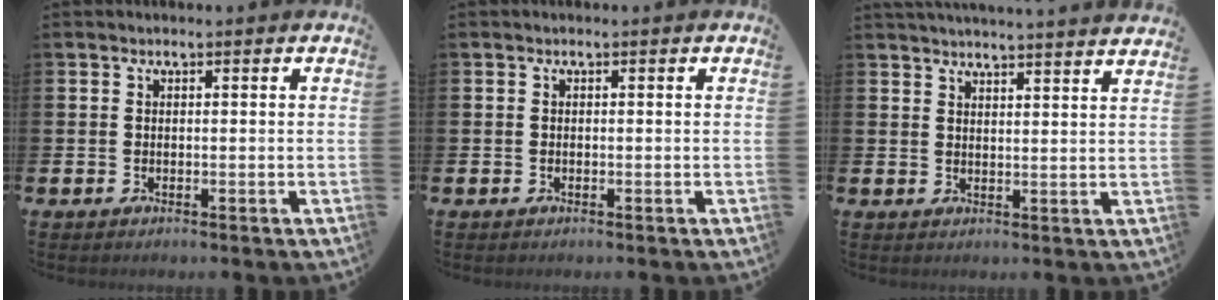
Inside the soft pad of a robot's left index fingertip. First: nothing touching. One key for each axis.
{"total": 0.0}
{"total": 3.7, "fx": 3.6, "fy": -0.8, "fz": -0.1, "tx": 0.000, "ty": -0.026, "tz": 0.063}